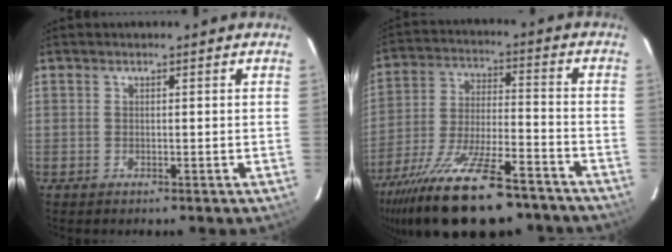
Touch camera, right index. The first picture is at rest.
{"total": 25.2, "force": [-19.4, 7.2, 14.4], "torque": [-0.276, -0.051, -0.300]}